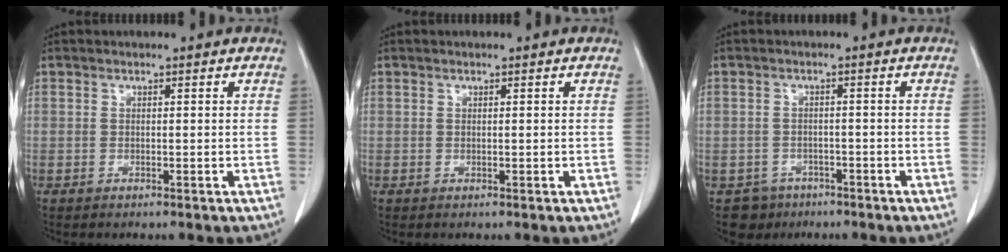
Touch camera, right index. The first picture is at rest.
{"total": 0.0}
{"total": 4.0, "force": [-2.5, 3.1, -0.5], "torque": [0.012, 0.010, -0.037]}